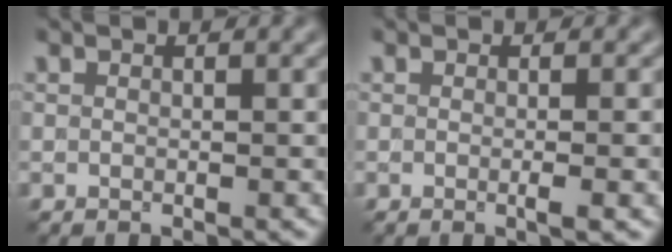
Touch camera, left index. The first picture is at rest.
{"total": 2.6, "force": [-0.2, 0.8, 2.5], "torque": [-0.027, -0.002, -0.005]}